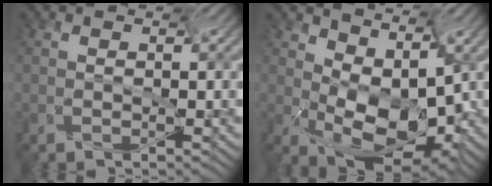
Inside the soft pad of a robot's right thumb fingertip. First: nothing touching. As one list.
[{"total": 7.1, "force": [-3.0, 3.9, 5.1], "torque": [-0.105, -0.006, -0.031]}]